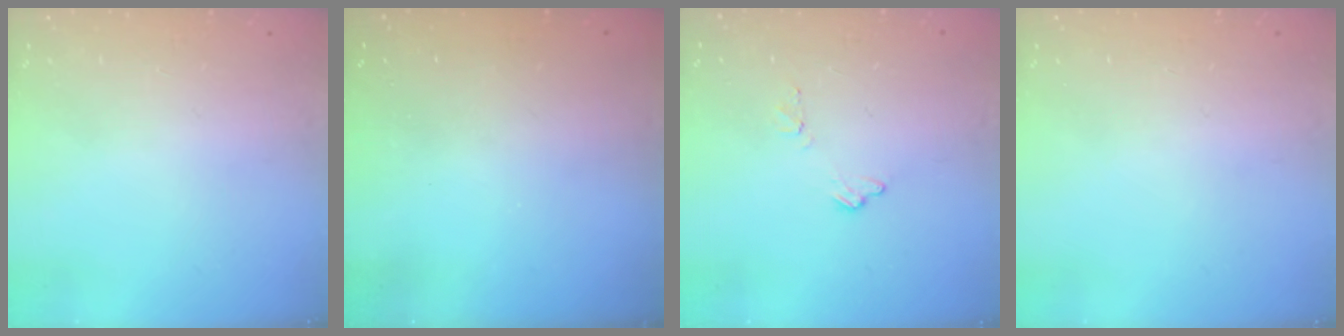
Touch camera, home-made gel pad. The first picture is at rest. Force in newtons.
{"total": 2.9, "press": 2.9, "slide": 0.3}
{"total": 6.9, "press": 6.9, "slide": 0.6}
{"total": 0.0}